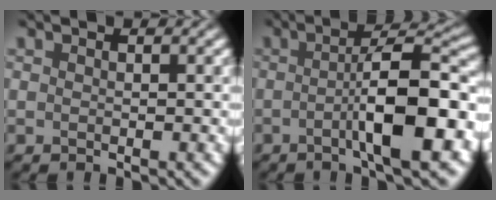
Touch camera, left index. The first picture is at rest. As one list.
[{"total": 8.9, "force": [-2.4, 2.1, 8.3], "torque": [-0.112, 0.016, -0.046]}]